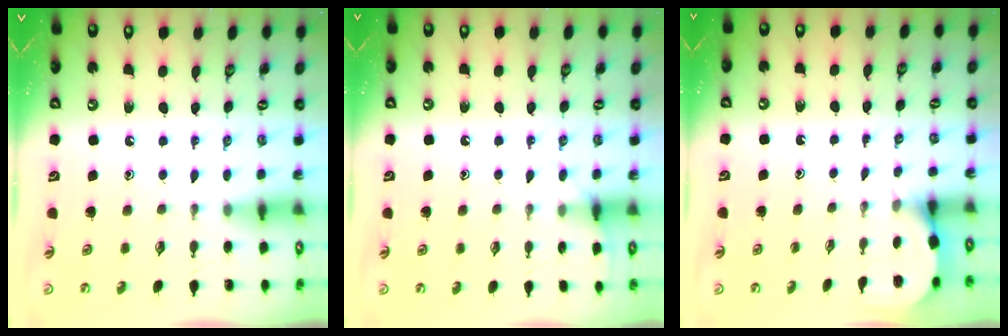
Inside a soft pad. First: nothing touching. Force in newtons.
{"total": 5.0, "press": 5.0, "slide": 0.6}
{"total": 2.6, "press": 2.6, "slide": 0.2}